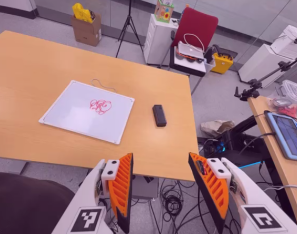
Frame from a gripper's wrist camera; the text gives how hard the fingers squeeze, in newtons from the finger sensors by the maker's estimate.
{"total": 0.0}